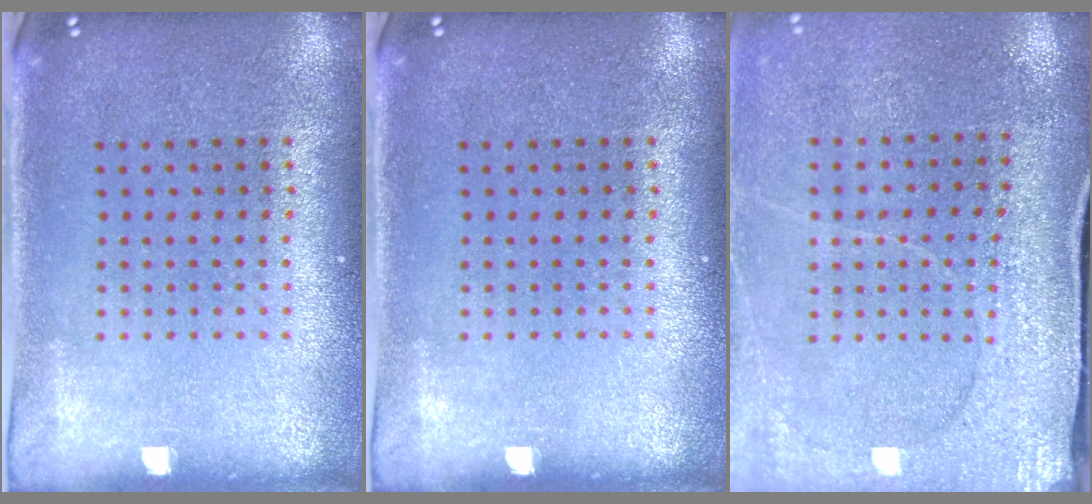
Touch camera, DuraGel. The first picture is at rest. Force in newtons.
{"total": 0.0}
{"total": 2.9, "press": 2.9, "slide": 0.4}